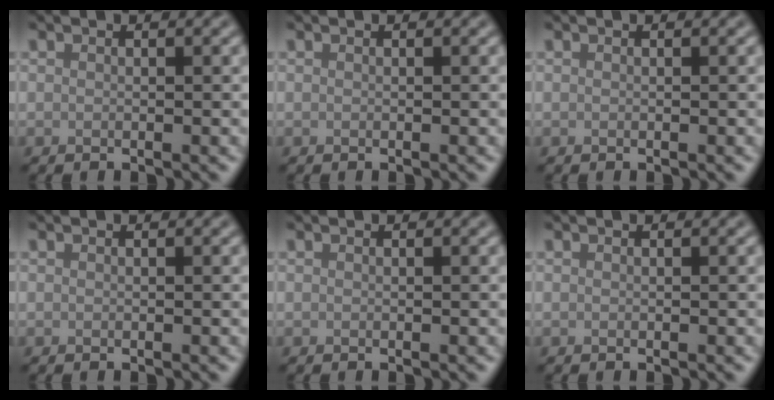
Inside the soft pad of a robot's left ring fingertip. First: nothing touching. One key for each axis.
{"total": 0.0}
{"total": 0.0}
{"total": 0.0}
{"total": 0.0}
{"total": 0.0}